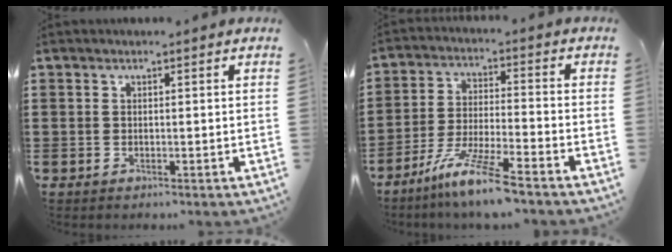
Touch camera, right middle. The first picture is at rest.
{"total": 9.1, "force": [-7.1, -0.3, 5.7], "torque": [-0.120, -0.013, -0.138]}